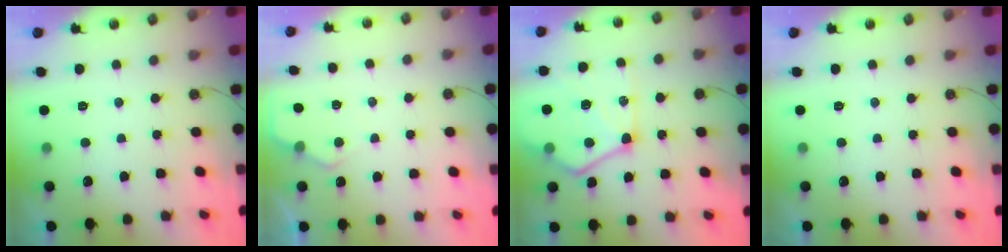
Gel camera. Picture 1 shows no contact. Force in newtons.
{"total": 3.9, "press": 3.9, "slide": 0.5}
{"total": 18.3, "press": 18.2, "slide": 1.7}
{"total": 0.0}